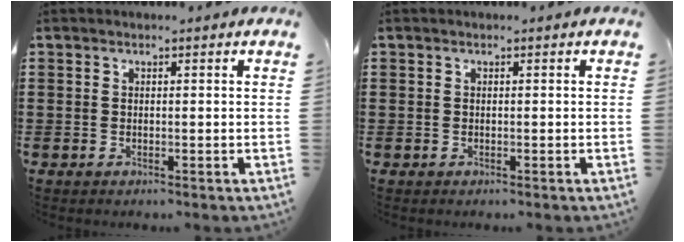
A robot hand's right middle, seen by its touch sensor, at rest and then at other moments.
{"total": 0.0}